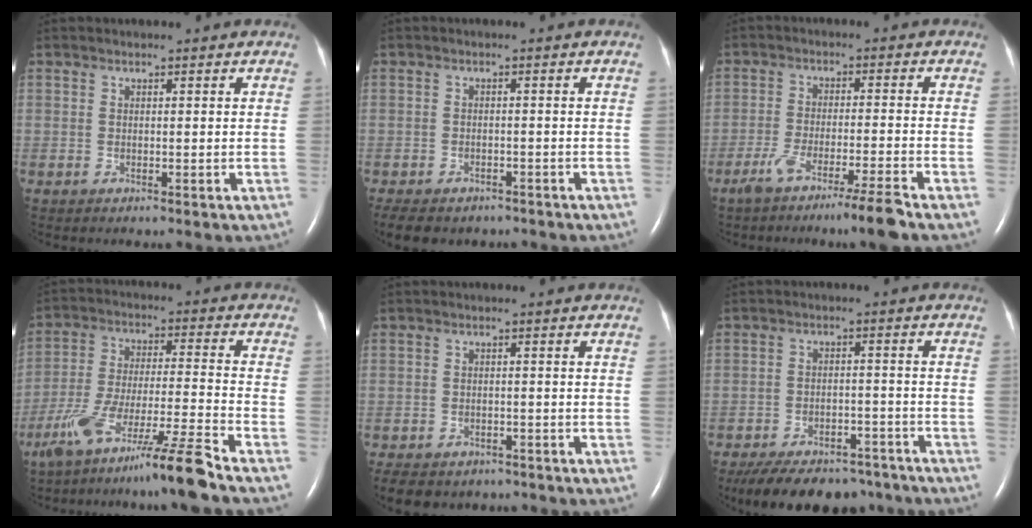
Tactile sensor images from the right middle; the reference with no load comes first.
{"total": 11.7, "force": [-8.8, 6.1, 4.6], "torque": [-0.111, -0.009, -0.109]}
{"total": 7.6, "force": [-5.5, -1.0, 5.1], "torque": [-0.092, -0.017, -0.101]}
{"total": 13.9, "force": [-10.3, -1.7, 9.2], "torque": [-0.171, -0.024, -0.183]}
{"total": 12.6, "force": [-9.4, 7.2, 4.4], "torque": [-0.116, -0.010, -0.111]}
{"total": 16.5, "force": [-13.5, 7.1, 6.4], "torque": [-0.131, -0.005, -0.183]}